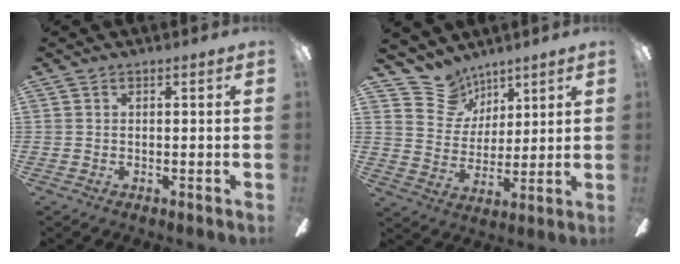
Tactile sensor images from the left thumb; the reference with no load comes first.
{"total": 10.4, "force": [7.8, 6.8, 0.7], "torque": [-0.033, -0.055, 0.153]}